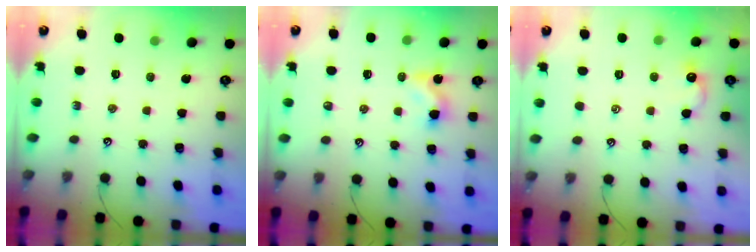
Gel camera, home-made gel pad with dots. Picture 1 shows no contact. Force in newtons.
{"total": 5.4, "press": 5.4, "slide": 0.7}
{"total": 1.1, "press": 0.9, "slide": 0.5}